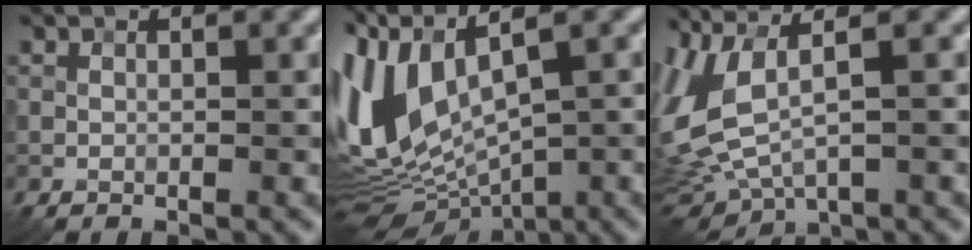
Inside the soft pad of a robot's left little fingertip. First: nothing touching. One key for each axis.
{"total": 9.9, "fx": 2.0, "fy": 5.2, "fz": 8.2, "tx": -0.194, "ty": -0.005, "tz": 0.041}
{"total": 7.6, "fx": 1.2, "fy": 3.1, "fz": 6.8, "tx": -0.172, "ty": -0.005, "tz": 0.028}